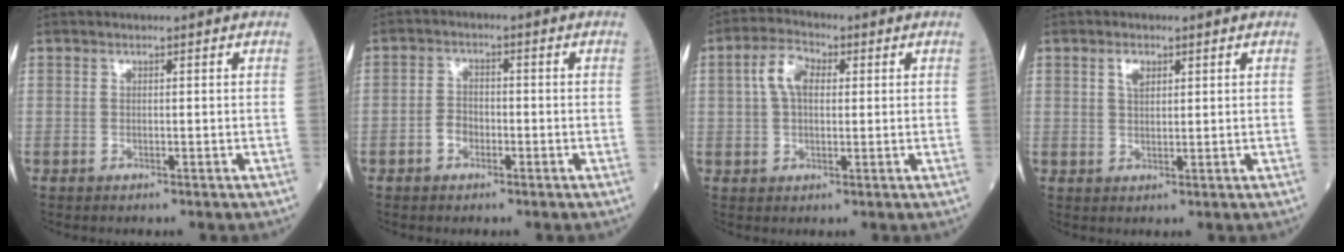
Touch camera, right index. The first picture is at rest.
{"total": 2.8, "force": [-1.2, 2.0, 1.5], "torque": [-0.023, 0.009, -0.025]}
{"total": 5.8, "force": [1.4, 3.2, 4.6], "torque": [-0.098, 0.019, 0.024]}
{"total": 2.3, "force": [1.2, 1.1, 1.7], "torque": [-0.032, 0.003, 0.023]}